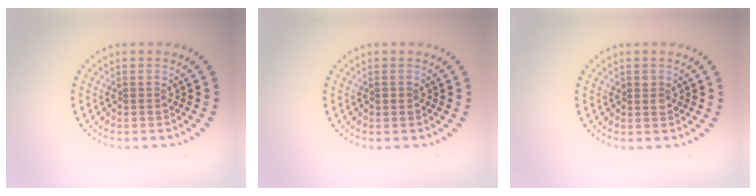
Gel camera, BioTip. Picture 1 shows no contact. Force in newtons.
{"total": 0.8, "press": 0.8, "slide": 0.2}
{"total": 1.2, "press": 1.0, "slide": 0.5}